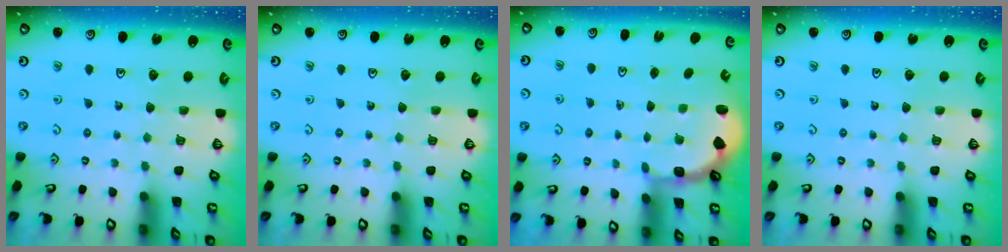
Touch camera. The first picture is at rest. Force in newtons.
{"total": 0.0}
{"total": 2.7, "press": 2.1, "slide": 1.7}
{"total": 0.0}